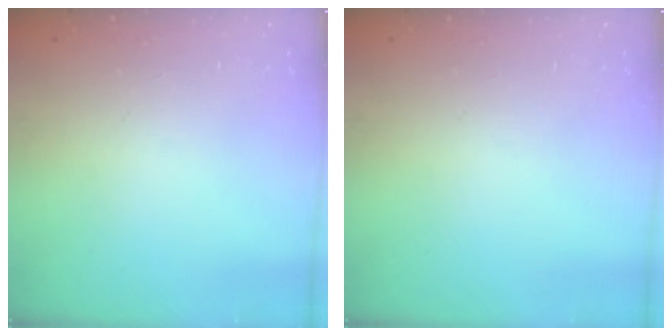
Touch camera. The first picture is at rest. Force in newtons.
{"total": 0.0}